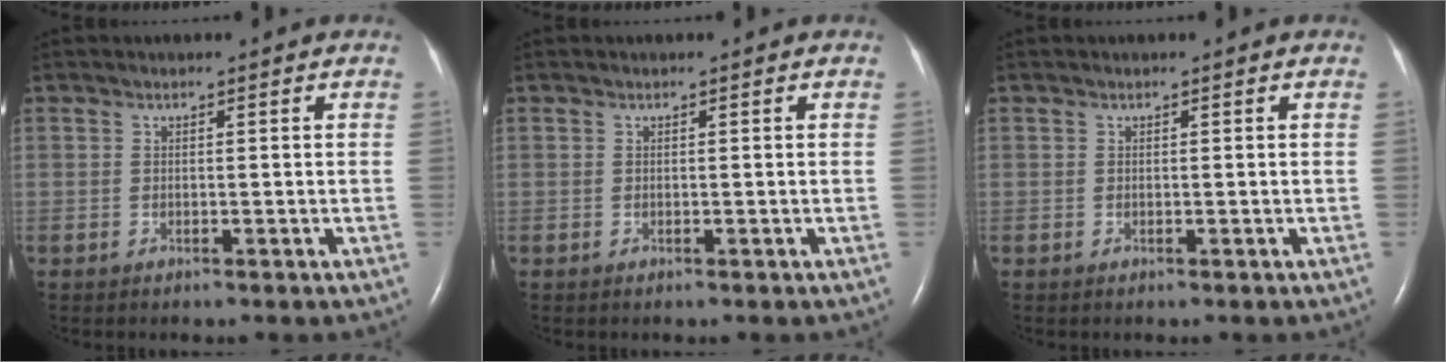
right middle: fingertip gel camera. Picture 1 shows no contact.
{"total": 0.0}
{"total": 0.0}